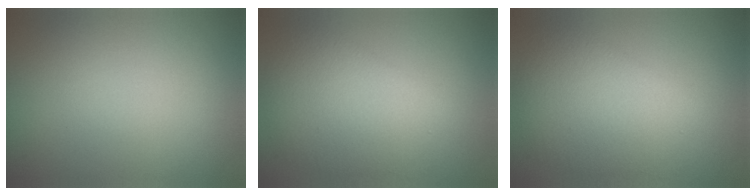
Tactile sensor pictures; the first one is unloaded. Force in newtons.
{"total": 5.9, "press": 5.9, "slide": 0.1}
{"total": 5.9, "press": 5.9, "slide": 0.1}